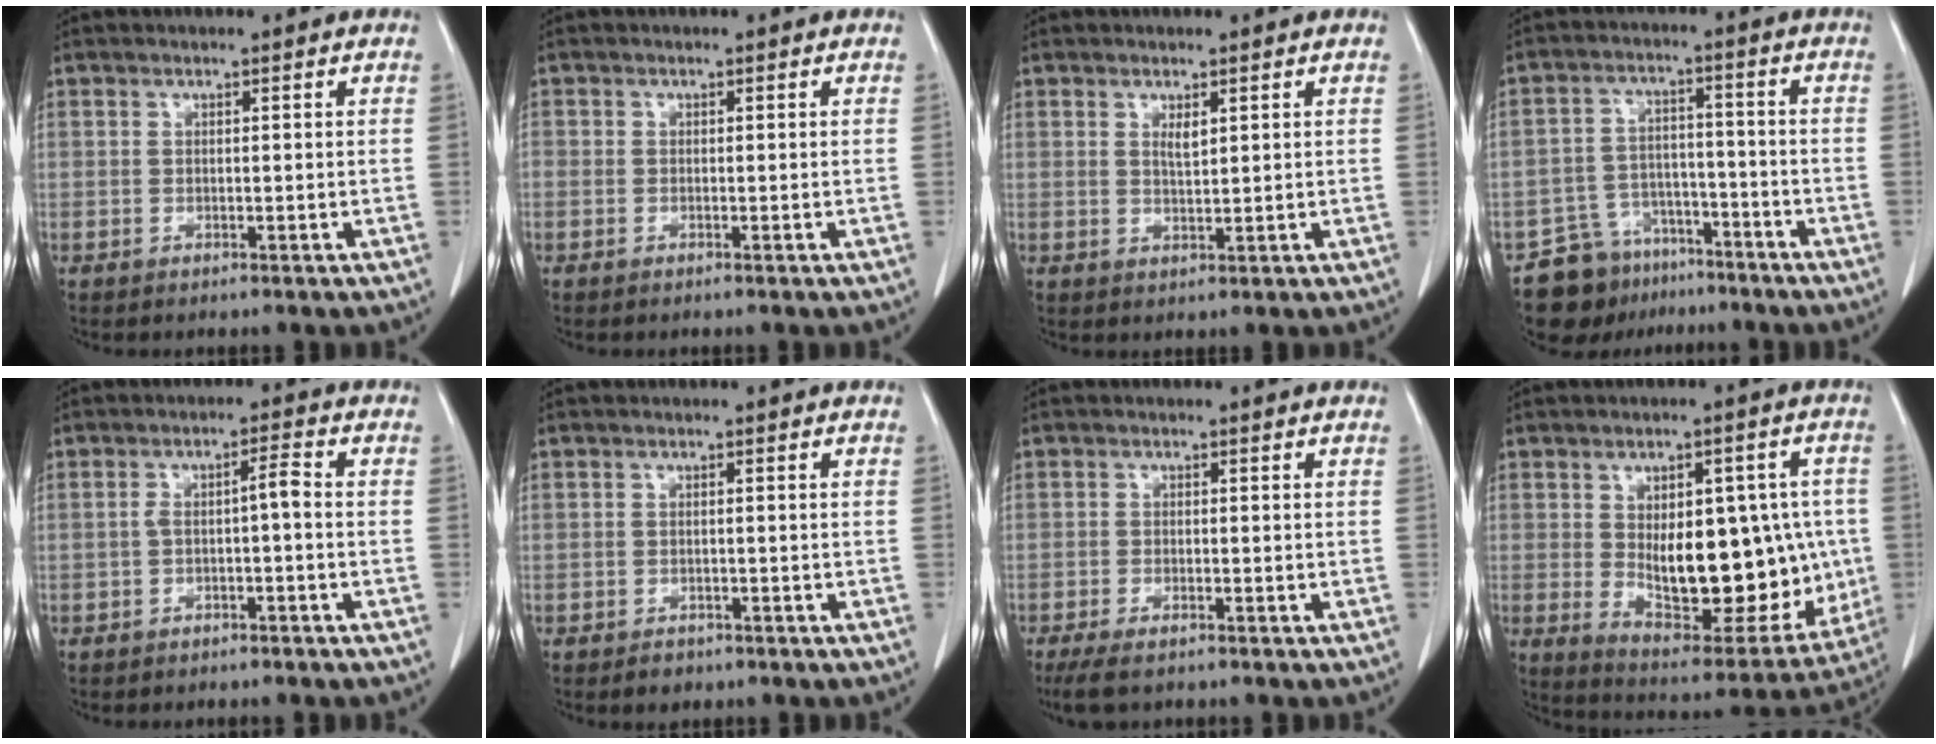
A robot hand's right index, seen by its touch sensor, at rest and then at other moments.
{"total": 0.5, "force": [-0.3, 0.4, 0.2], "torque": [-0.007, 0.002, -0.004]}
{"total": 1.7, "force": [0.8, 0.4, 1.4], "torque": [-0.028, -0.003, 0.018]}
{"total": 9.0, "force": [-6.8, 5.7, 1.3], "torque": [-0.027, 0.024, -0.107]}
{"total": 3.1, "force": [-0.8, 0.3, 3.0], "torque": [-0.050, 0.017, -0.009]}
{"total": 1.8, "force": [-1.2, 1.2, 0.4], "torque": [-0.008, 0.002, -0.015]}
{"total": 4.9, "force": [-3.8, 1.2, 2.8], "torque": [-0.055, -0.014, -0.058]}
{"total": 20.0, "force": [-0.5, 9.4, 17.6], "torque": [-0.256, 0.004, 0.024]}